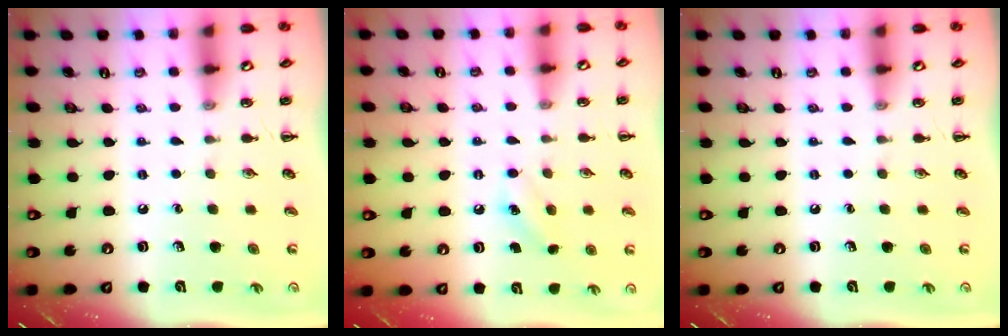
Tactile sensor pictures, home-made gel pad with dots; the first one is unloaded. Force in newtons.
{"total": 5.3, "press": 5.1, "slide": 1.2}
{"total": 0.0}